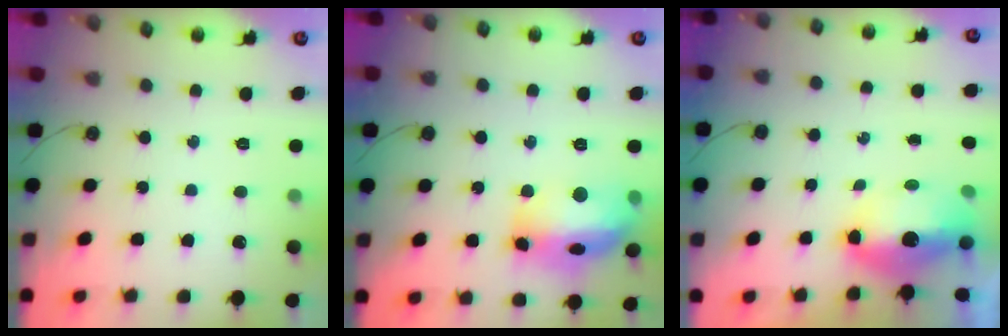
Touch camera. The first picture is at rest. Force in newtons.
{"total": 17.7, "press": 17.6, "slide": 1.4}
{"total": 16.4, "press": 10.0, "slide": 13.0}